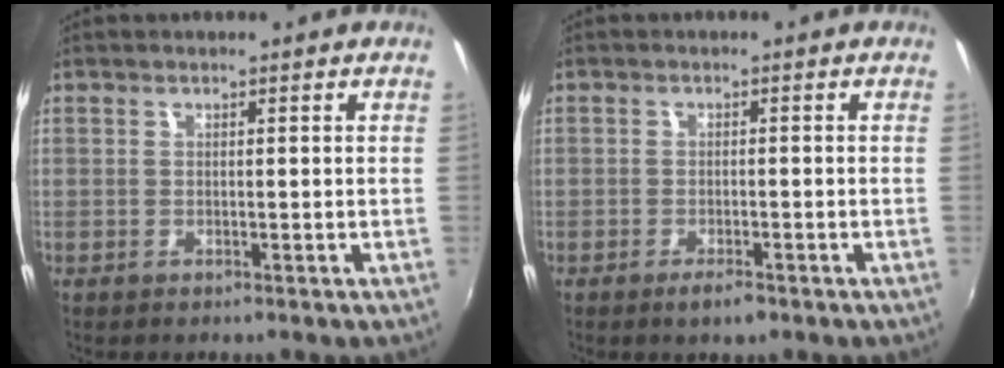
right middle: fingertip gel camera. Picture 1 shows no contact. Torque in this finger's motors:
{"motor_torque": [0.79, -1.05, 0.05, 0.02]}